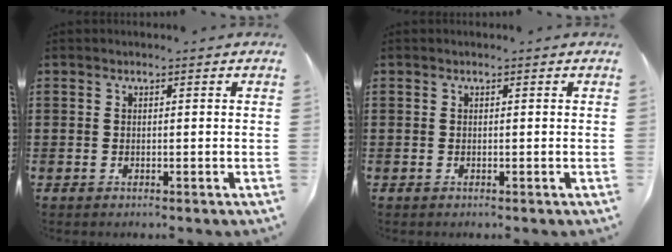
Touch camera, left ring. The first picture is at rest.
{"total": 0.0}